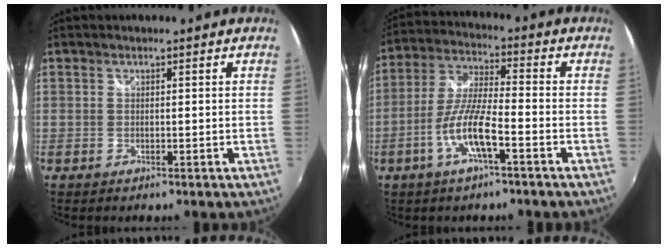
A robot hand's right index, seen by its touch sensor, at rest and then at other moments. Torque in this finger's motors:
{"motor_torque": [0.40, -0.23, 0.46, 0.13]}